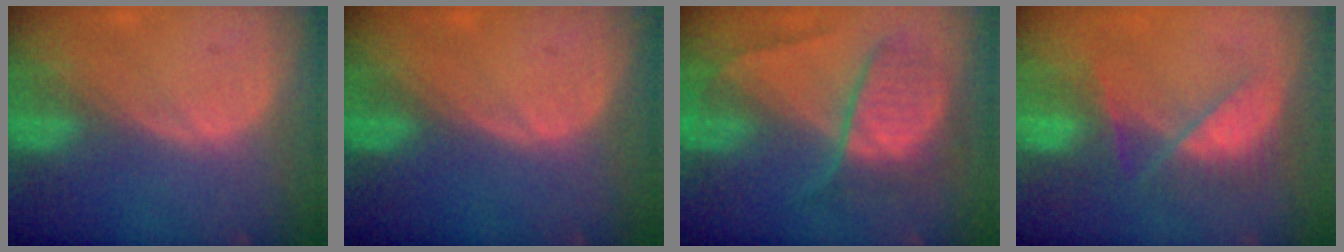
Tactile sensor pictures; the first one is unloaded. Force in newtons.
{"total": 0.0}
{"total": 7.5, "press": 7.5, "slide": 0.3}
{"total": 7.3, "press": 6.9, "slide": 2.4}